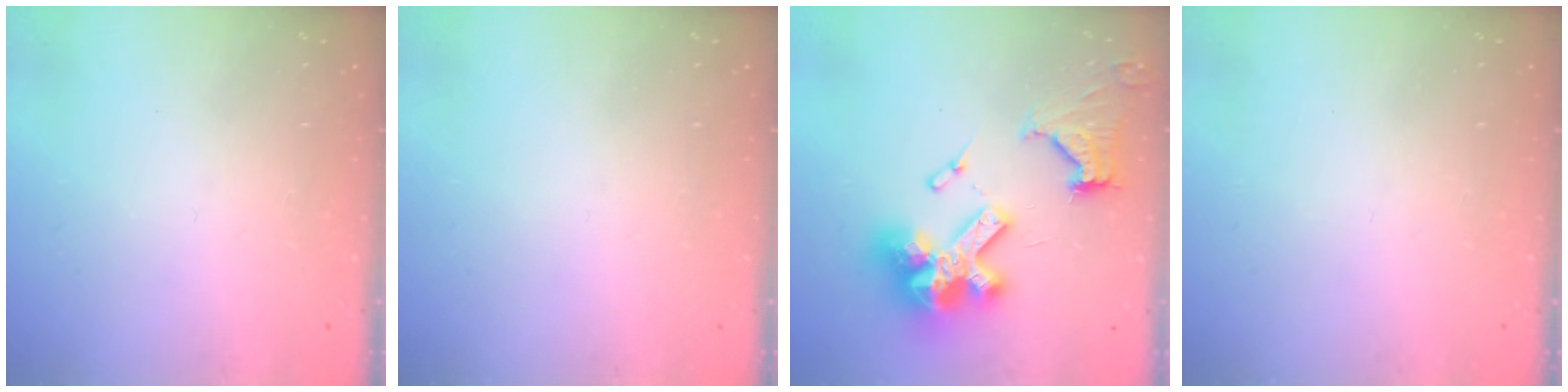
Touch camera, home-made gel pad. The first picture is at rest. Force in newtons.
{"total": 0.0}
{"total": 20.6, "press": 20.5, "slide": 2.2}
{"total": 0.0}